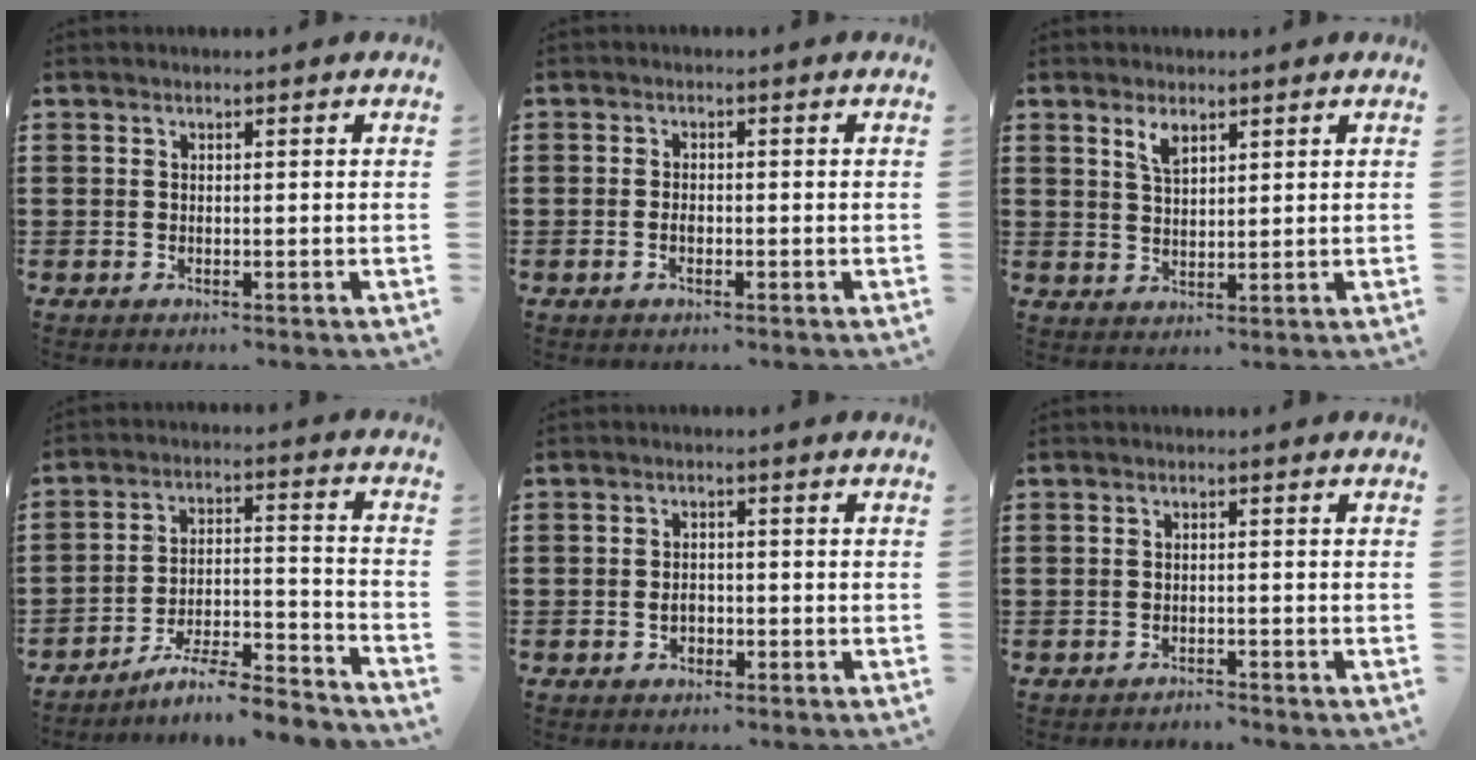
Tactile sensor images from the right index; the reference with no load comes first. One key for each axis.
{"total": 1.3, "fx": -0.4, "fy": 0.4, "fz": 1.2, "tx": -0.025, "ty": -0.004, "tz": -0.007}
{"total": 2.9, "fx": 2.0, "fy": 1.2, "fz": 1.8, "tx": -0.041, "ty": 0.004, "tz": 0.036}
{"total": 7.3, "fx": -6.4, "fy": 0.6, "fz": 3.3, "tx": -0.054, "ty": 0.003, "tz": -0.125}
{"total": 1.8, "fx": -0.6, "fy": 1.2, "fz": 1.3, "tx": -0.027, "ty": -0.001, "tz": -0.011}
{"total": 1.2, "fx": -1.2, "fy": 0.2, "fz": 0.0, "tx": -0.005, "ty": 0.002, "tz": -0.027}